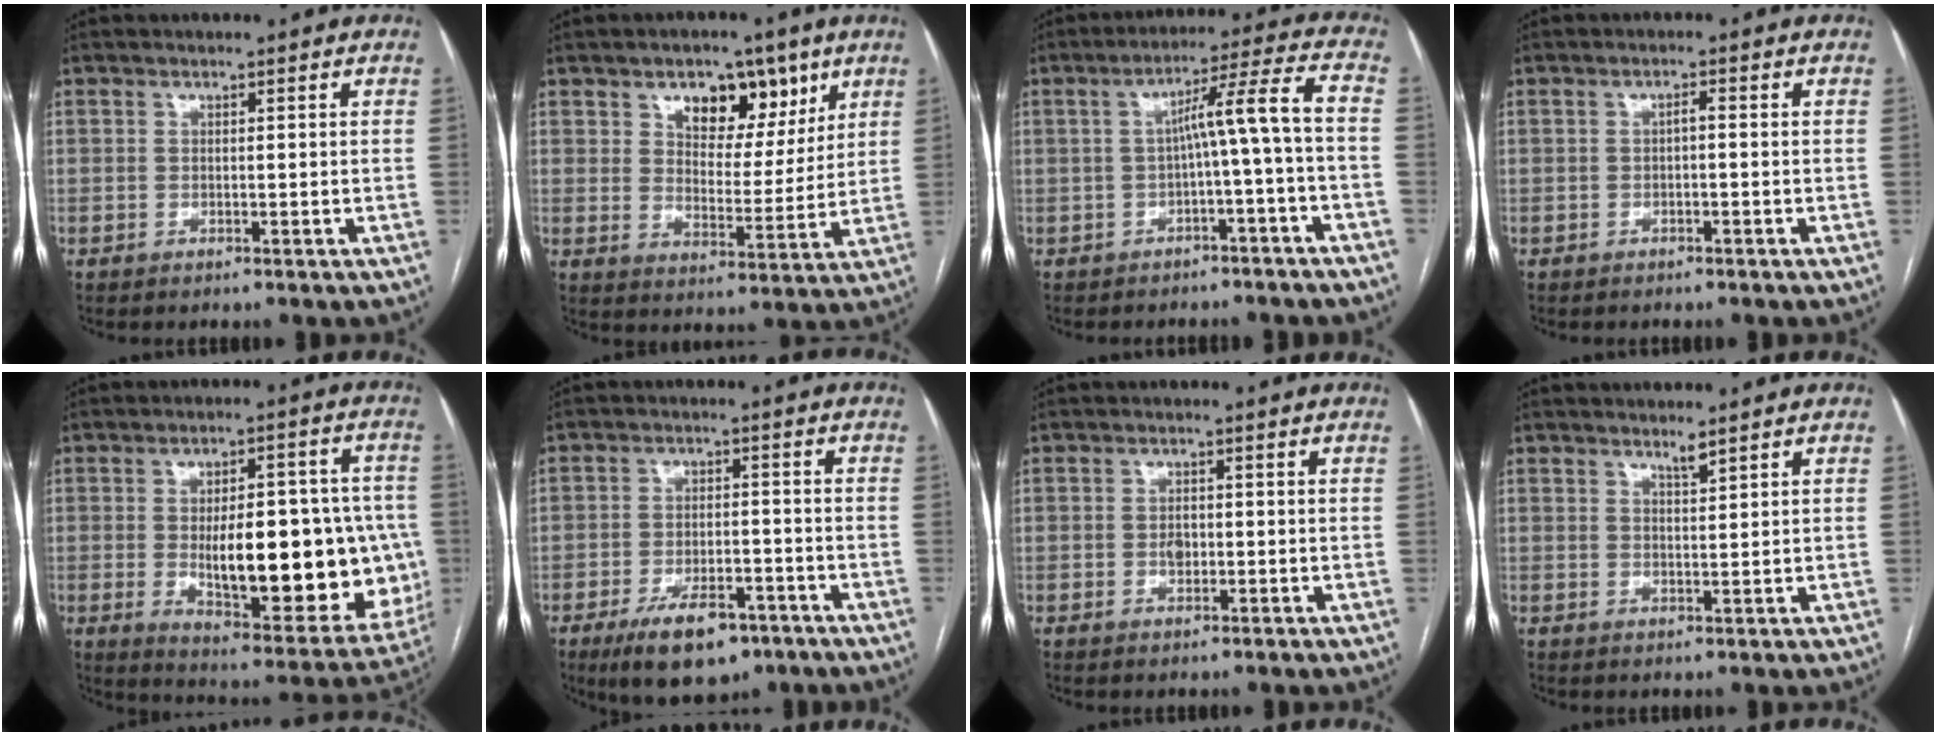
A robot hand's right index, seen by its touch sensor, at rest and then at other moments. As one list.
[{"total": 9.9, "force": [5.6, 5.7, 5.9], "torque": [-0.081, 0.008, 0.091]}, {"total": 8.0, "force": [-1.5, -1.0, 7.8], "torque": [-0.117, 0.032, -0.019]}, {"total": 1.1, "force": [-0.2, 0.3, 1.0], "torque": [-0.016, 0.004, -0.005]}, {"total": 23.3, "force": [-2.3, 8.5, 21.6], "torque": [-0.250, 0.013, 0.000]}, {"total": 10.2, "force": [-6.6, 4.5, 6.4], "torque": [-0.106, -0.006, -0.103]}, {"total": 1.8, "force": [-0.2, 1.2, 1.3], "torque": [-0.015, 0.005, 0.000]}, {"total": 1.5, "force": [1.3, -0.1, 0.7], "torque": [-0.014, -0.006, 0.025]}]